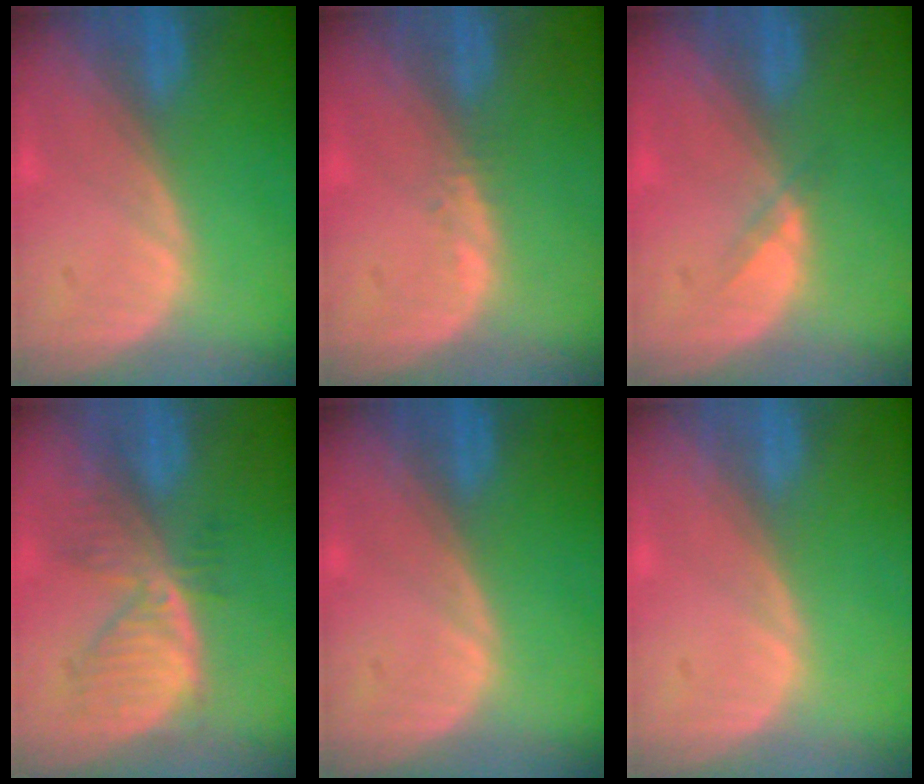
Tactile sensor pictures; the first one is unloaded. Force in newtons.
{"total": 0.9, "press": 0.8, "slide": 0.4}
{"total": 1.4, "press": 1.1, "slide": 0.8}
{"total": 6.8, "press": 6.3, "slide": 2.6}
{"total": 0.0}
{"total": 0.0}